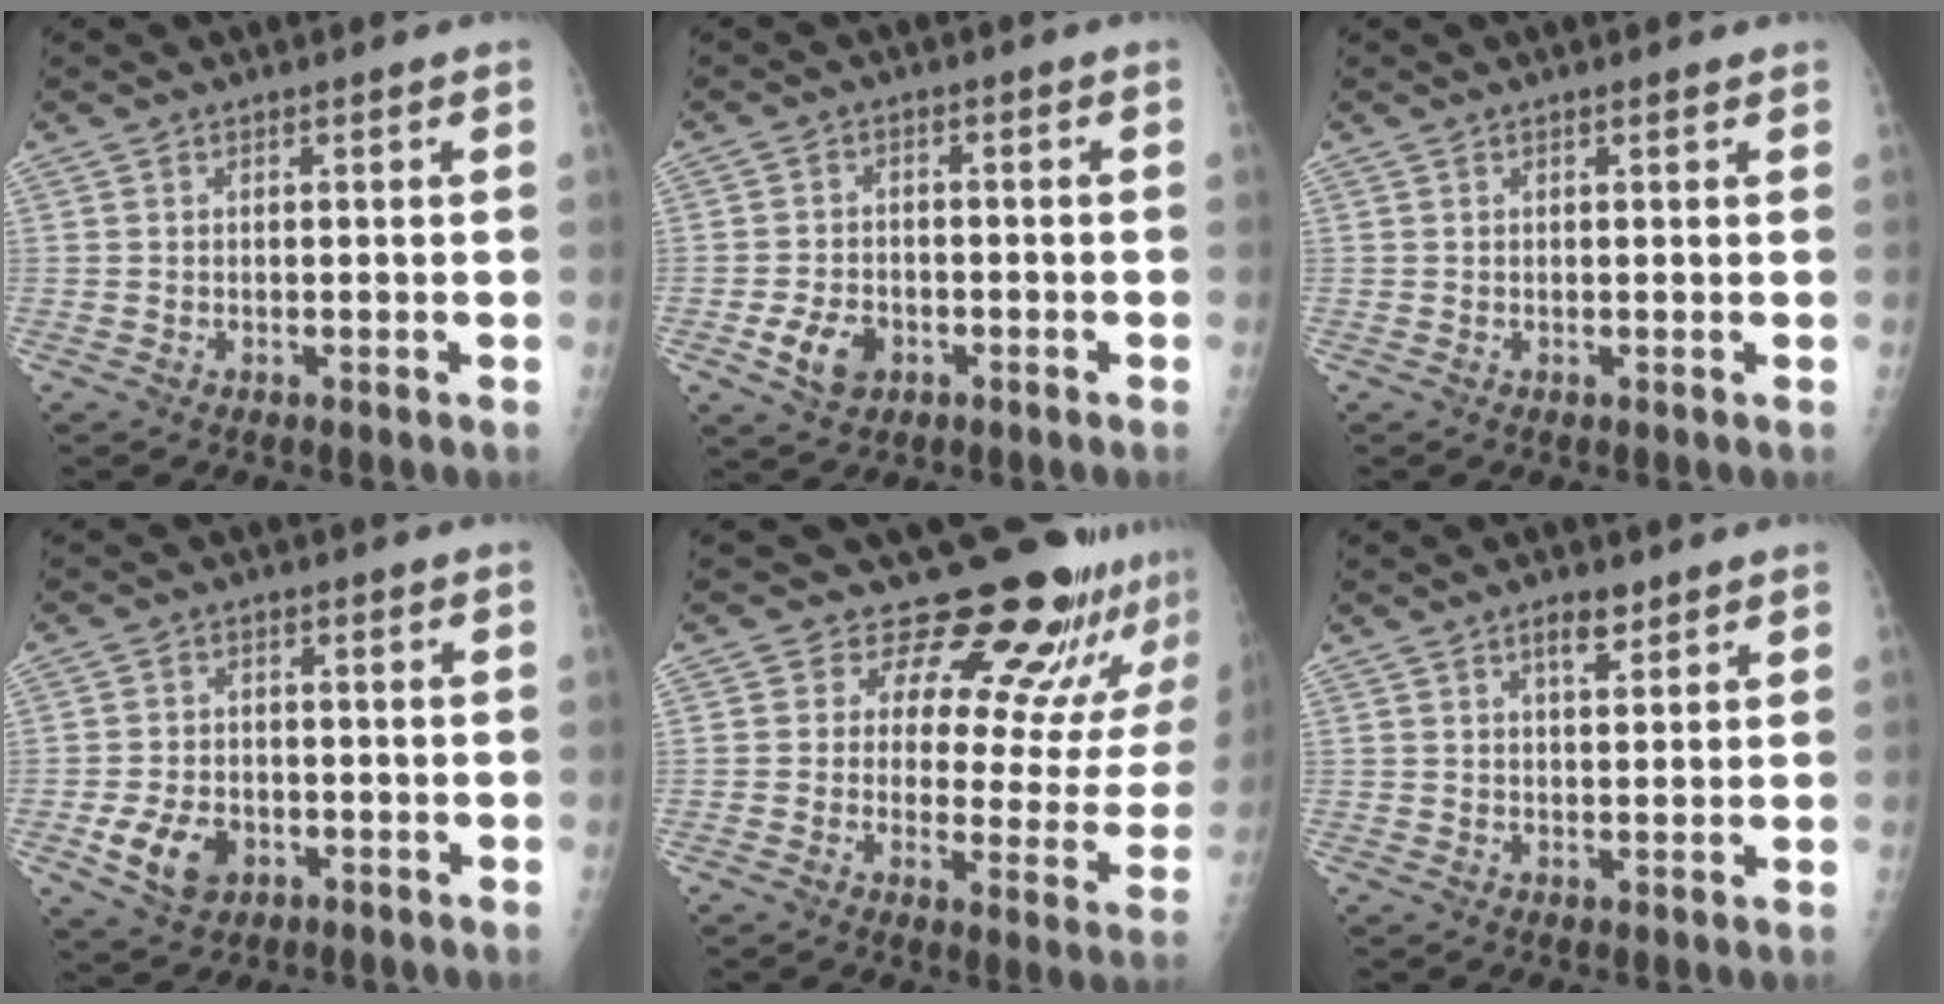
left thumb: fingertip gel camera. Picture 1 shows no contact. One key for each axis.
{"total": 5.8, "fx": -2.5, "fy": 4.1, "fz": 3.2, "tx": -0.046, "ty": 0.010, "tz": -0.039}
{"total": 0.6, "fx": 0.4, "fy": 0.1, "fz": 0.4, "tx": -0.008, "ty": -0.001, "tz": 0.006}
{"total": 7.4, "fx": -2.8, "fy": 5.4, "fz": 4.3, "tx": -0.062, "ty": 0.008, "tz": -0.042}
{"total": 19.8, "fx": 17.6, "fy": 6.6, "fz": 6.3, "tx": -0.025, "ty": -0.133, "tz": 0.203}
{"total": 3.5, "fx": 2.3, "fy": 1.4, "fz": 2.2, "tx": -0.020, "ty": -0.013, "tz": 0.038}